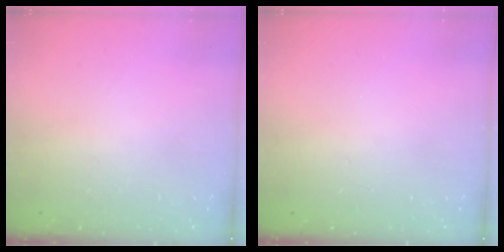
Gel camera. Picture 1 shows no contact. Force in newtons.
{"total": 0.0}